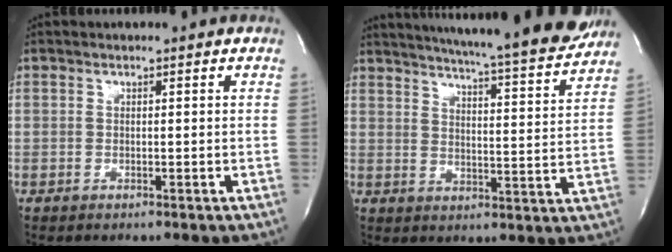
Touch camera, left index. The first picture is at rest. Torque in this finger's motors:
{"motor_torque": [0.34, -0.30, 0.67, 0.15]}